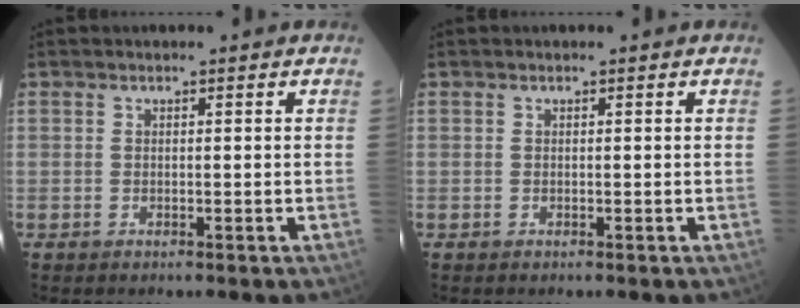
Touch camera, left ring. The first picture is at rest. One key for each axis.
{"total": 0.0}